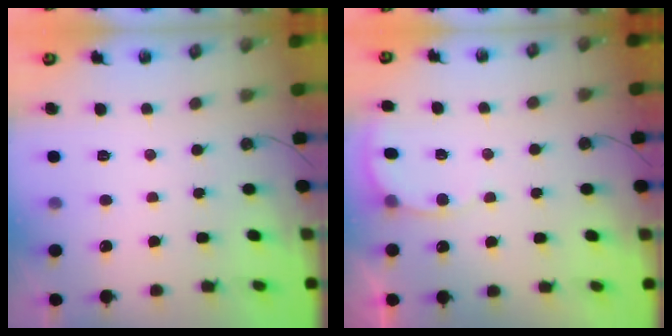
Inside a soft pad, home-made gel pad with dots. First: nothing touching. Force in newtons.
{"total": 5.7, "press": 5.6, "slide": 1.5}